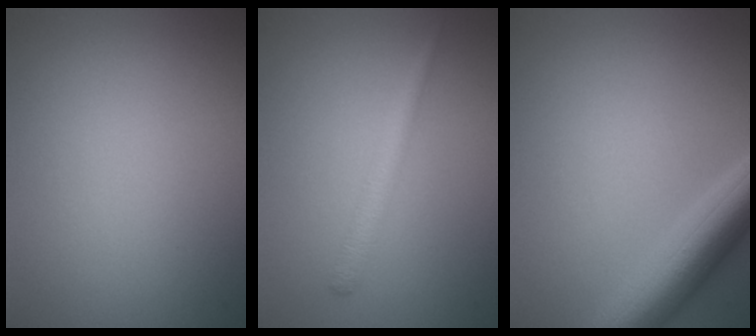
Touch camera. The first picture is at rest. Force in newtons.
{"total": 1.8, "press": 1.8, "slide": 0.0}
{"total": 6.6, "press": 6.6, "slide": 0.2}